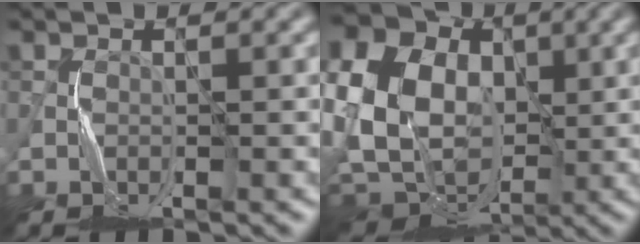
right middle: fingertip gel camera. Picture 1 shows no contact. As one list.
[{"total": 19.0, "force": [2.4, 15.2, 11.1], "torque": [-0.272, 0.019, 0.030]}]